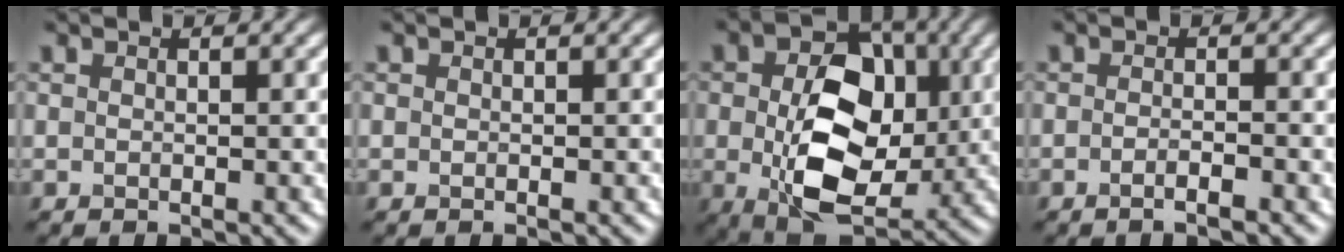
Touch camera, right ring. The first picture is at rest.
{"total": 0.0}
{"total": 11.4, "force": [-0.4, 7.6, 8.6], "torque": [-0.144, -0.012, 0.000]}
{"total": 1.5, "force": [-0.9, 0.3, 1.2], "torque": [-0.016, -0.001, -0.019]}